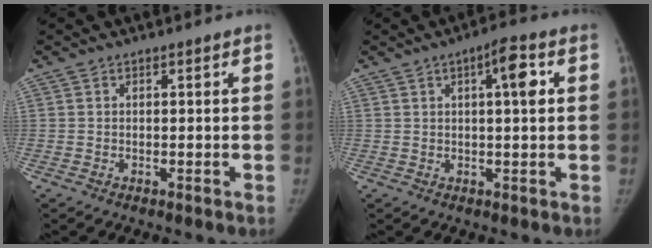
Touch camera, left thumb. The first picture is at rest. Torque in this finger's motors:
{"motor_torque": [0.28, 0.19, 0.86, -0.46, 0.17]}